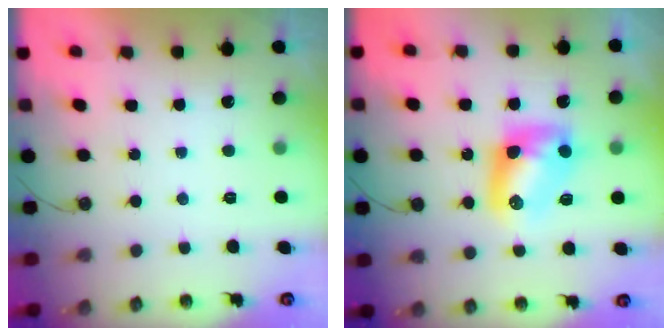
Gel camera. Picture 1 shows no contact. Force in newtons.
{"total": 9.9, "press": 9.9, "slide": 0.6}